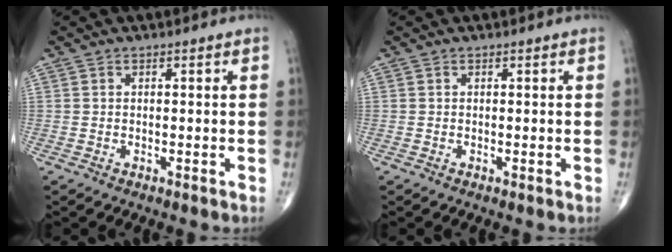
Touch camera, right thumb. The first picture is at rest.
{"total": 0.0}